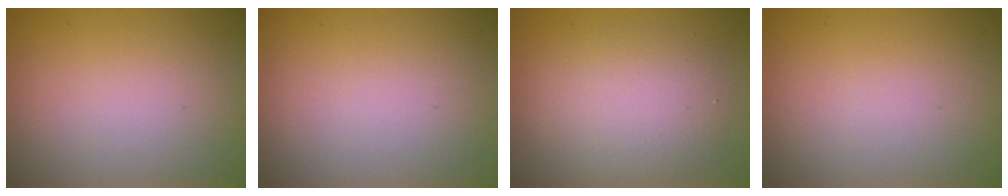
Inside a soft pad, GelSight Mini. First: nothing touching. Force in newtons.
{"total": 0.0}
{"total": 4.0, "press": 4.0, "slide": 0.2}
{"total": 0.0}